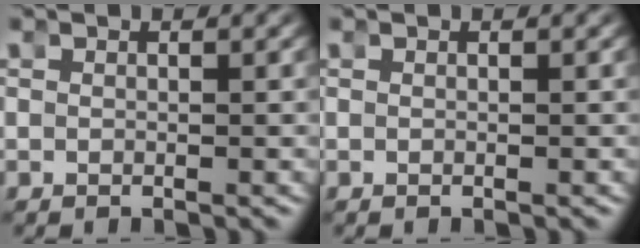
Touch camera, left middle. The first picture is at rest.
{"total": 0.0}